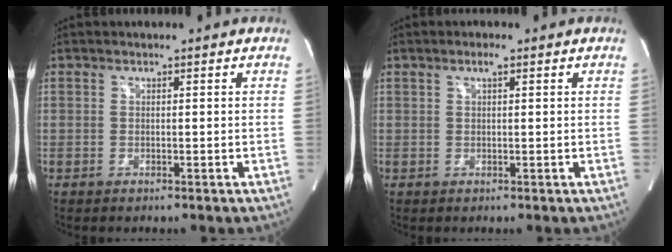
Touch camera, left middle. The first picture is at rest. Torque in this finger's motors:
{"motor_torque": [0.19, 0.18, -0.06, 0.02]}